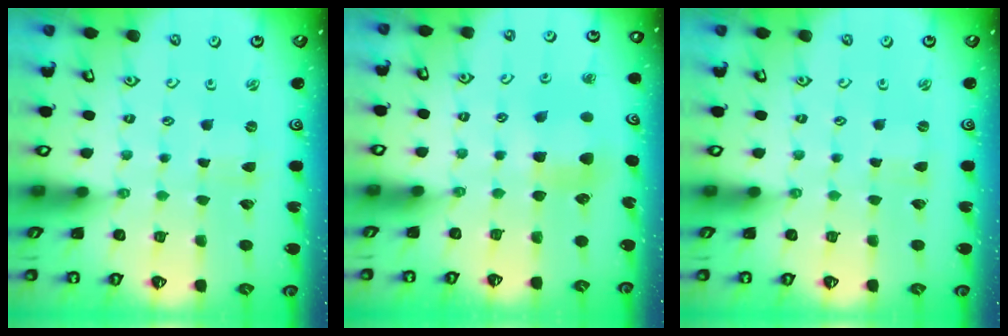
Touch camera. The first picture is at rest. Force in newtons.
{"total": 5.9, "press": 5.9, "slide": 0.3}
{"total": 0.0}